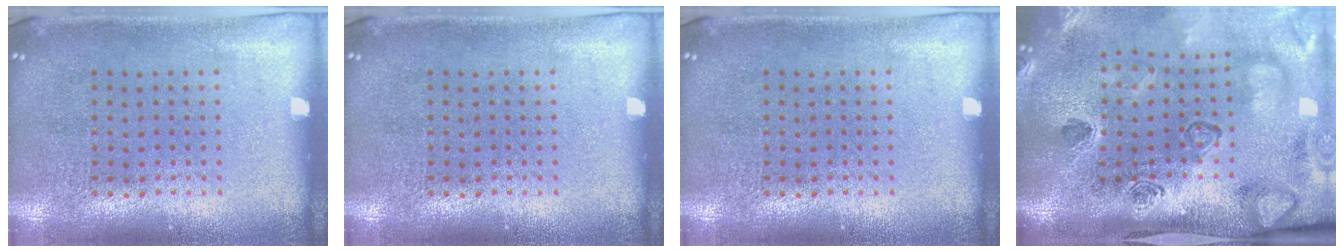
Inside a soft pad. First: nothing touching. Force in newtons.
{"total": 0.0}
{"total": 0.0}
{"total": 4.5, "press": 3.2, "slide": 3.2}